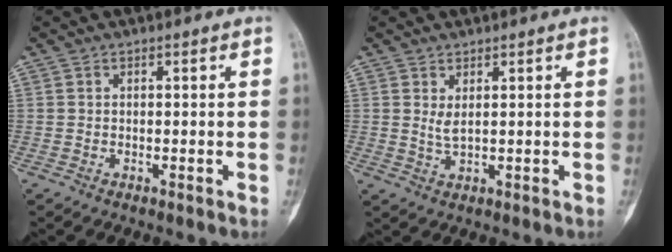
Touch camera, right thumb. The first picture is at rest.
{"total": 2.0, "force": [0.8, 0.6, 1.7], "torque": [-0.034, -0.010, 0.024]}